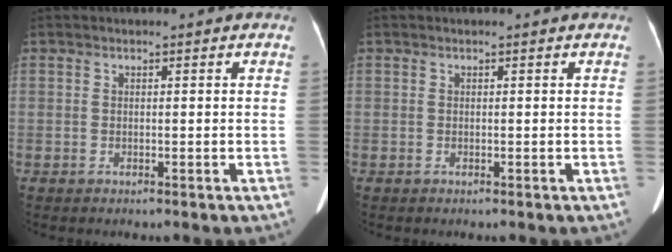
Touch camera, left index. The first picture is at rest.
{"total": 0.0}